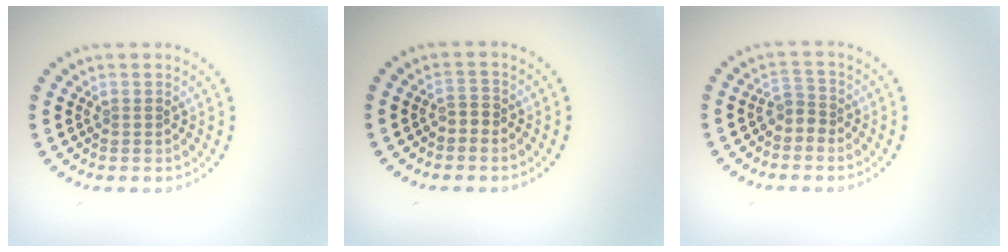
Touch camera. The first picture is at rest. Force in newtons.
{"total": 1.0, "press": 0.8, "slide": 0.6}
{"total": 1.8, "press": 1.2, "slide": 1.3}